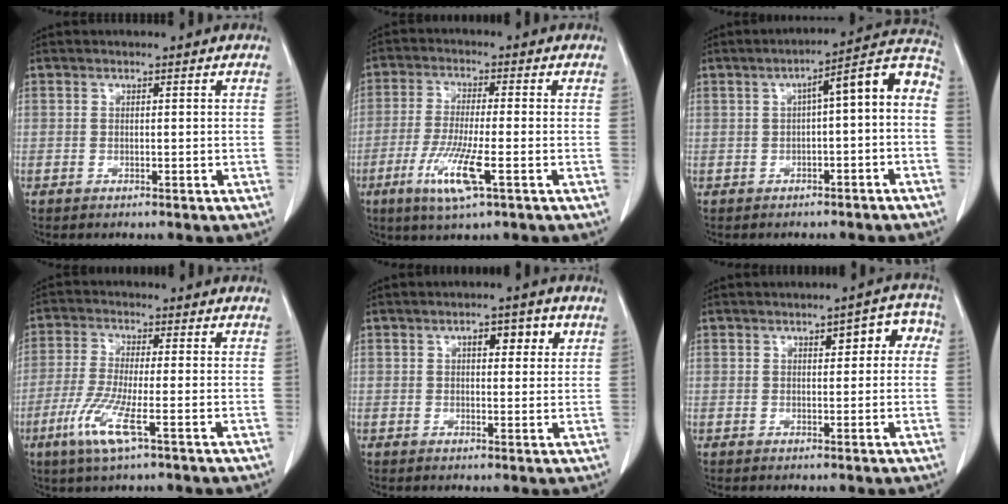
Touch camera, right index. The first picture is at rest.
{"total": 8.7, "force": [-3.5, 0.4, 8.0], "torque": [-0.160, -0.023, -0.067]}
{"total": 8.7, "force": [-0.3, 1.6, 8.5], "torque": [-0.108, 0.042, -0.009]}
{"total": 7.7, "force": [-3.3, 0.4, 6.9], "torque": [-0.149, -0.021, -0.067]}
{"total": 4.4, "force": [2.0, 1.6, 3.6], "torque": [-0.050, 0.009, 0.026]}
{"total": 5.1, "force": [1.5, 2.1, 4.4], "torque": [-0.042, 0.028, 0.014]}